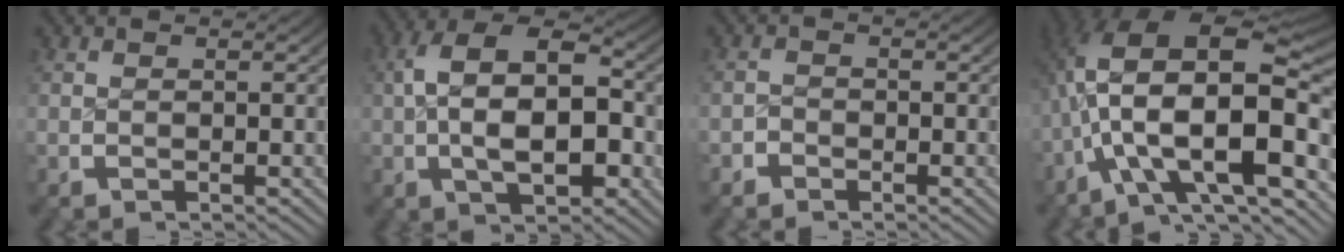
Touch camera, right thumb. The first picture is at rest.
{"total": 11.3, "force": [0.2, 7.0, 8.8], "torque": [-0.157, -0.026, 0.012]}
{"total": 1.3, "force": [-1.1, 0.7, -0.1], "torque": [0.010, -0.005, -0.025]}
{"total": 18.4, "force": [-1.6, 11.4, 14.3], "torque": [-0.280, -0.057, -0.006]}